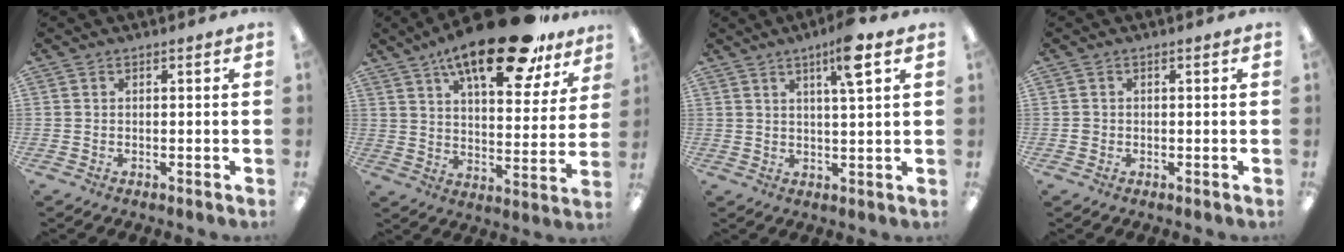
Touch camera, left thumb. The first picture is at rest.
{"total": 21.5, "force": [15.2, 6.8, 13.6], "torque": [-0.210, -0.088, 0.249]}
{"total": 8.2, "force": [4.4, 1.1, 6.8], "torque": [-0.110, -0.004, 0.066]}
{"total": 0.9, "force": [-0.2, 0.8, 0.3], "torque": [-0.006, 0.004, -0.005]}